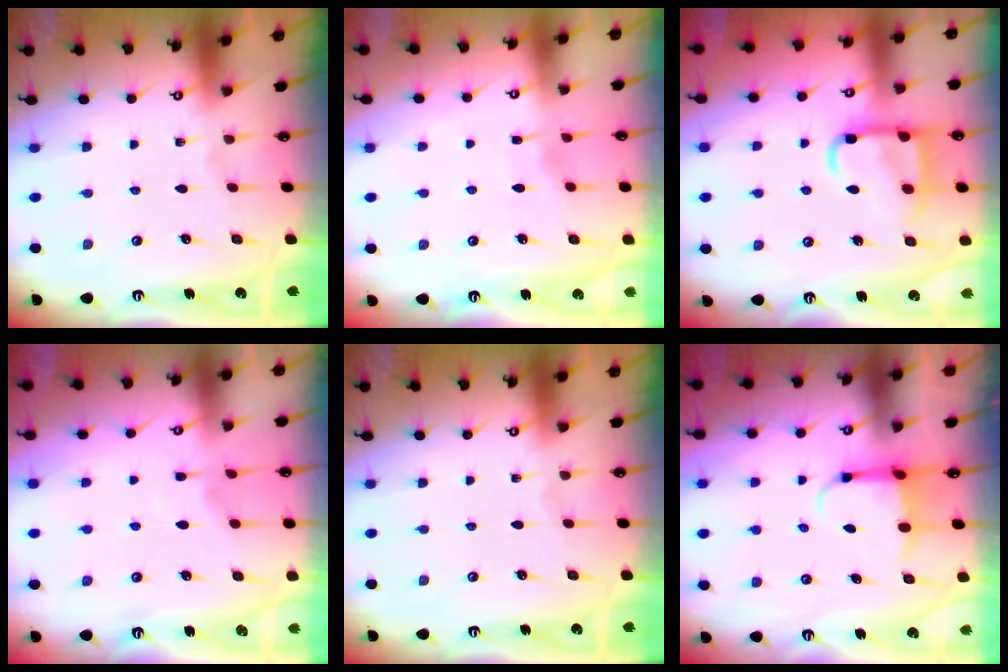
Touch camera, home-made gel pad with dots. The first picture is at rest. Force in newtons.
{"total": 2.8, "press": 2.8, "slide": 0.4}
{"total": 13.1, "press": 13.0, "slide": 1.6}
{"total": 4.1, "press": 4.1, "slide": 0.6}
{"total": 0.0}
{"total": 3.9, "press": 3.7, "slide": 1.0}